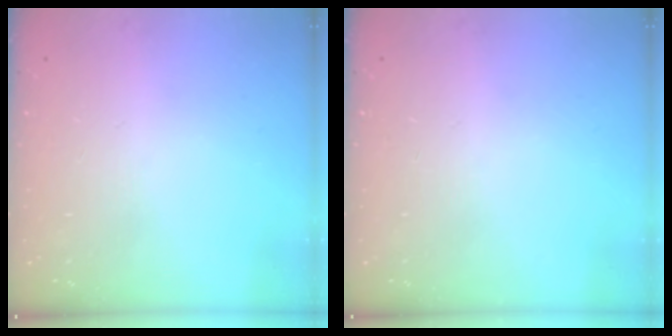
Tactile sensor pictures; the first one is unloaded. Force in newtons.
{"total": 0.0}